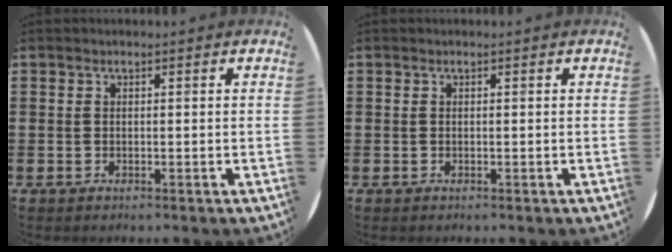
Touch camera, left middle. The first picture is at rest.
{"total": 0.0}